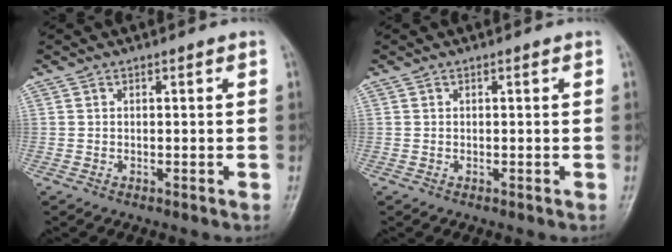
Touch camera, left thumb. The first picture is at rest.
{"total": 0.0}